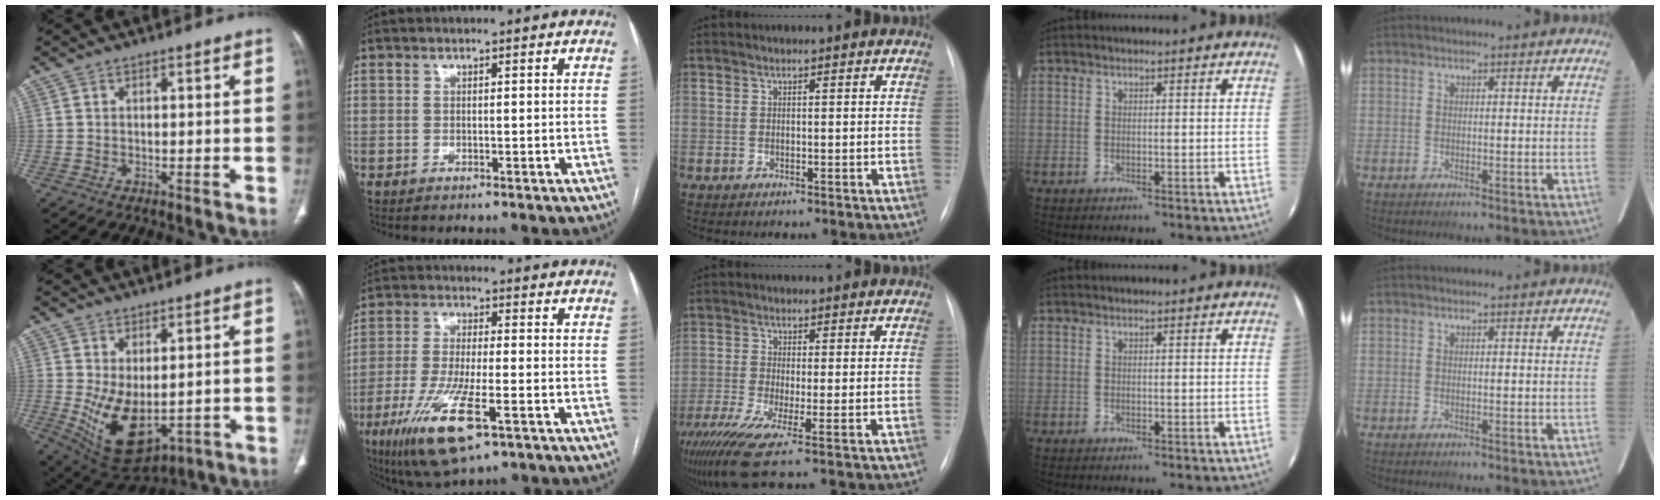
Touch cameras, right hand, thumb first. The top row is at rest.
{"thumb": {"total": 11.4, "force": [-0.7, 6.1, 9.6], "torque": [-0.159, -0.017, 0.021]}, "index": {"total": 13.1, "force": [-6.4, 2.4, 11.2], "torque": [-0.228, -0.030, -0.107]}, "middle": {"total": 9.9, "force": [-5.7, 1.1, 8.0], "torque": [-0.158, -0.028, -0.104]}}